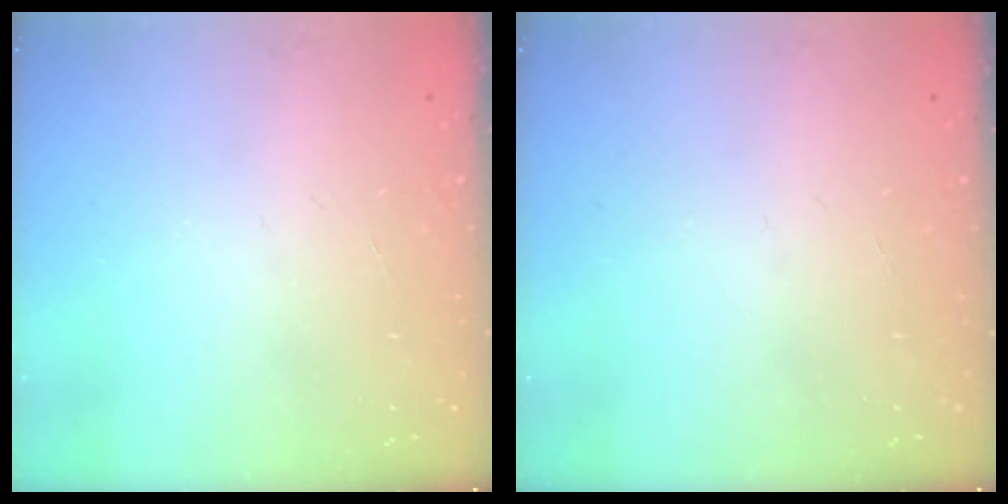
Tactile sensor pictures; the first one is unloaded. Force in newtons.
{"total": 0.0}